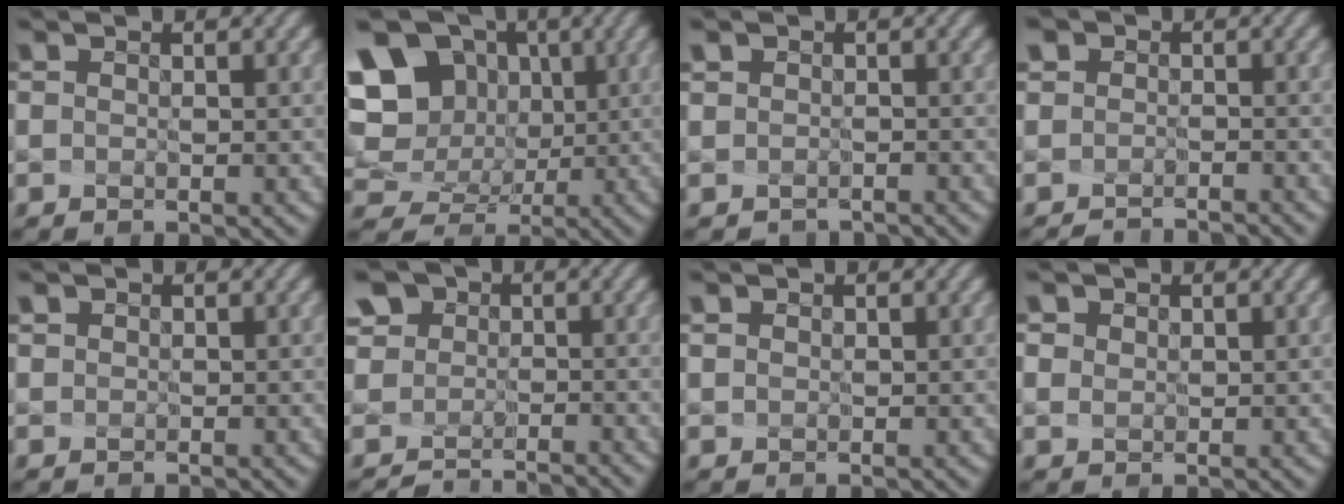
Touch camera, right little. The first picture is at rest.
{"total": 15.2, "force": [3.8, 12.7, 7.5], "torque": [-0.176, -0.001, 0.076]}
{"total": 1.5, "force": [-0.2, 1.4, -0.4], "torque": [0.013, -0.010, -0.012]}
{"total": 3.8, "force": [-2.3, 2.6, 1.7], "torque": [-0.016, -0.005, -0.039]}
{"total": 1.2, "force": [0.8, 0.8, 0.3], "torque": [-0.005, 0.001, 0.012]}
{"total": 5.7, "force": [-2.5, 4.5, 2.6], "torque": [-0.052, -0.010, -0.038]}
{"total": 1.0, "force": [0.7, 0.6, 0.4], "torque": [-0.011, -0.002, 0.015]}
{"total": 3.3, "force": [1.8, 2.3, 1.5], "torque": [-0.057, 0.000, 0.037]}